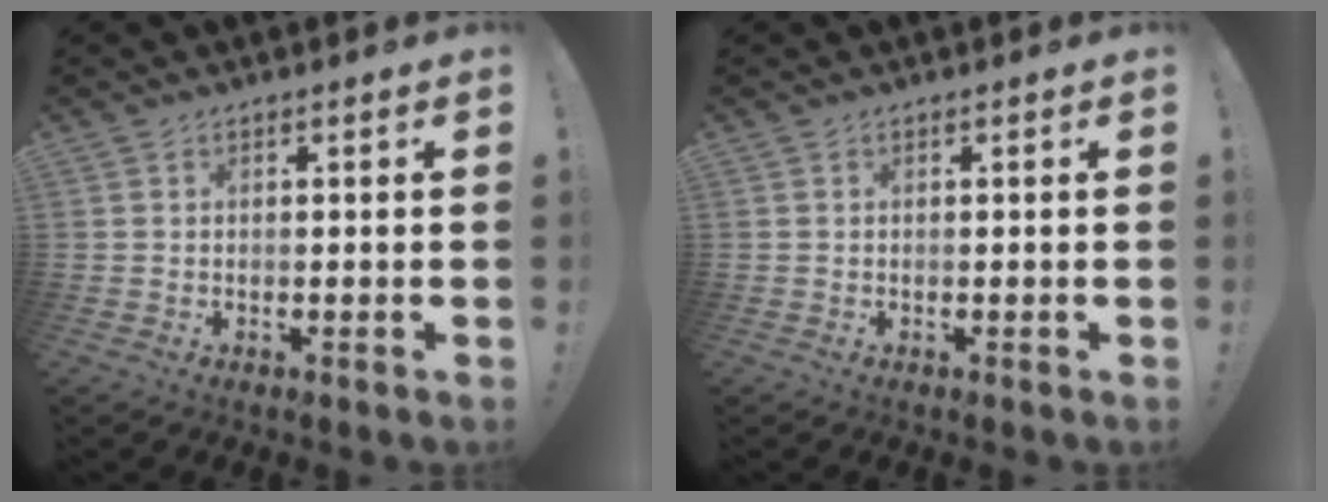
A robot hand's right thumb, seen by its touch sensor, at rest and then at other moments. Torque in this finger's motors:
{"motor_torque": [0.12, 0.02, 0.16, -0.05, -0.08]}